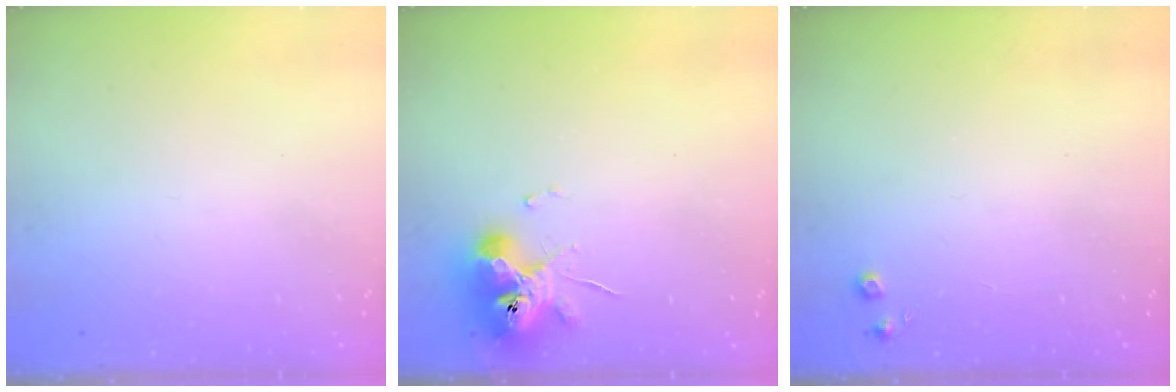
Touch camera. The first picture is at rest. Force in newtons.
{"total": 10.6, "press": 10.5, "slide": 1.2}
{"total": 3.5, "press": 3.4, "slide": 0.6}